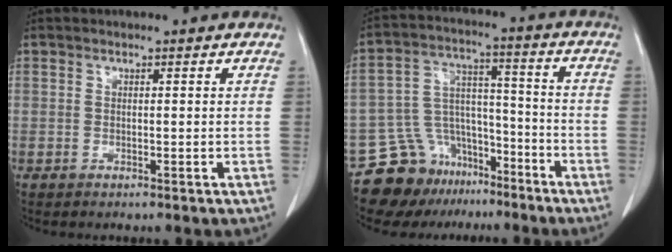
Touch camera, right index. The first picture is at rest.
{"total": 12.2, "force": [-9.6, 7.4, 2.0], "torque": [-0.032, 0.067, -0.157]}